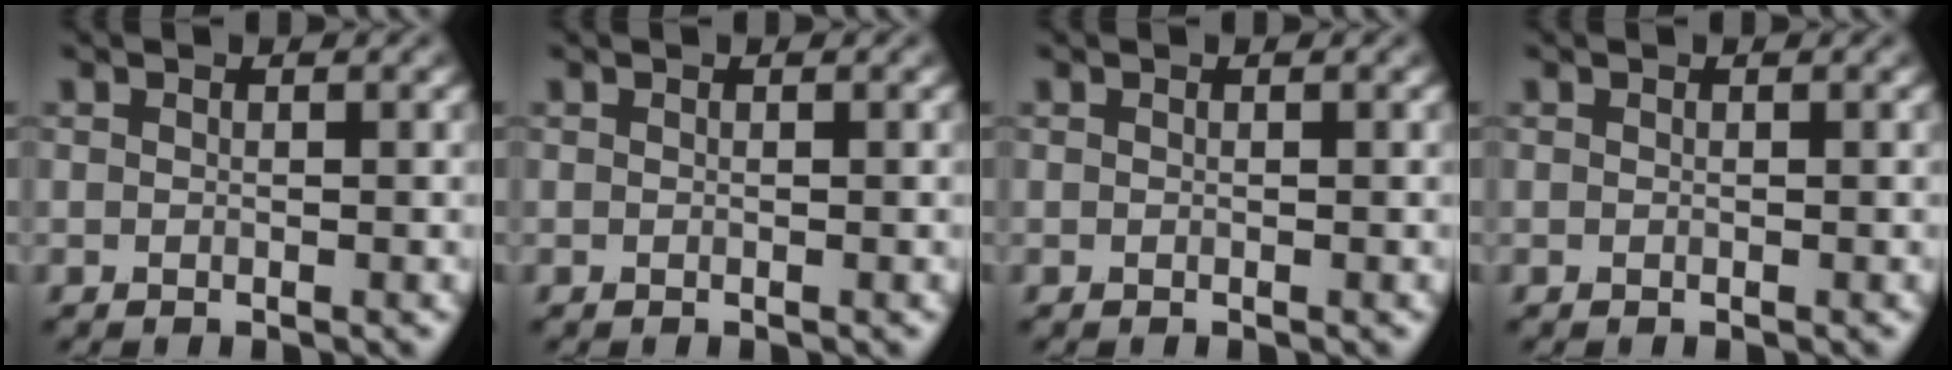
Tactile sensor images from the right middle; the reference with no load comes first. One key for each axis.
{"total": 0.0}
{"total": 0.0}
{"total": 0.0}